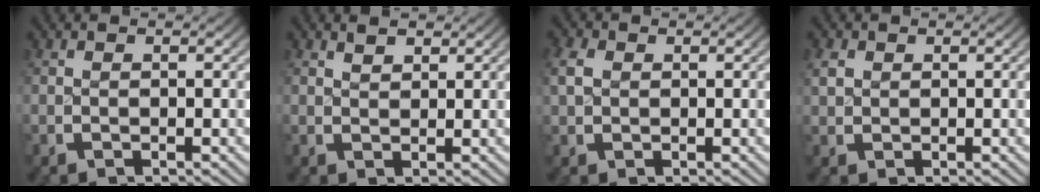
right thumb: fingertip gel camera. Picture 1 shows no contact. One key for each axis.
{"total": 1.5, "fx": 1.4, "fy": 0.4, "fz": 0.4, "tx": 0.003, "ty": 0.001, "tz": 0.025}
{"total": 2.0, "fx": 0.6, "fy": 1.7, "fz": 0.9, "tx": -0.020, "ty": 0.001, "tz": 0.013}
{"total": 1.4, "fx": 0.6, "fy": 1.2, "fz": 0.4, "tx": -0.005, "ty": 0.003, "tz": 0.014}